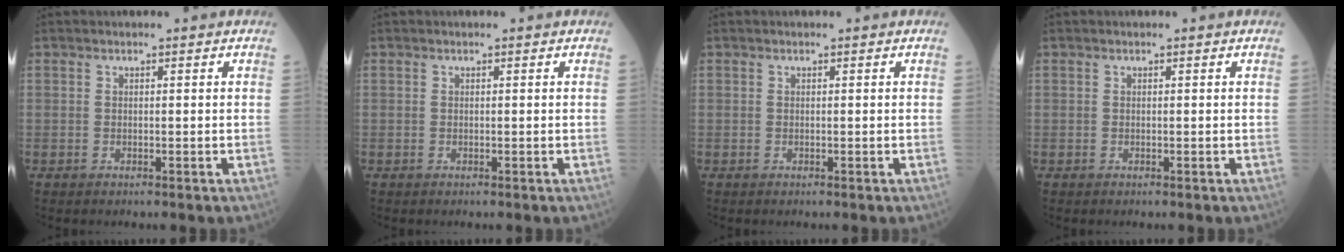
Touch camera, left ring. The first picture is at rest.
{"total": 0.0}
{"total": 0.0}
{"total": 0.0}